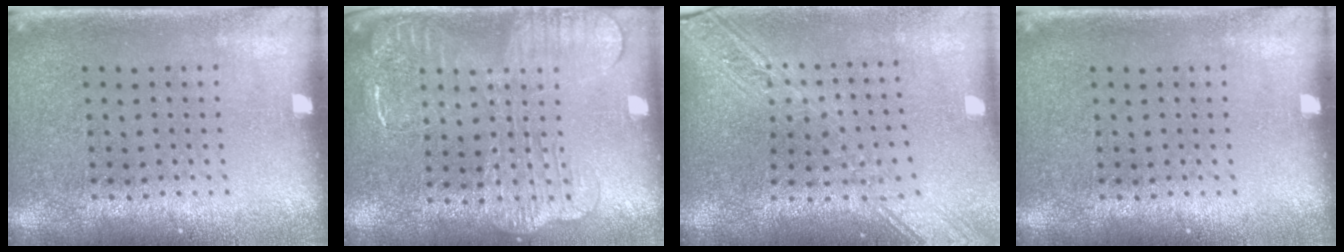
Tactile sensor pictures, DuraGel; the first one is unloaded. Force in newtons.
{"total": 2.1, "press": 1.9, "slide": 0.9}
{"total": 2.7, "press": 2.1, "slide": 1.6}
{"total": 0.0}